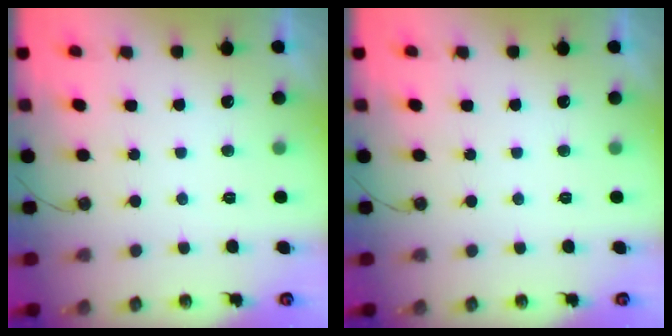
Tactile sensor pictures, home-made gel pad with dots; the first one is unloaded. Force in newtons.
{"total": 0.0}